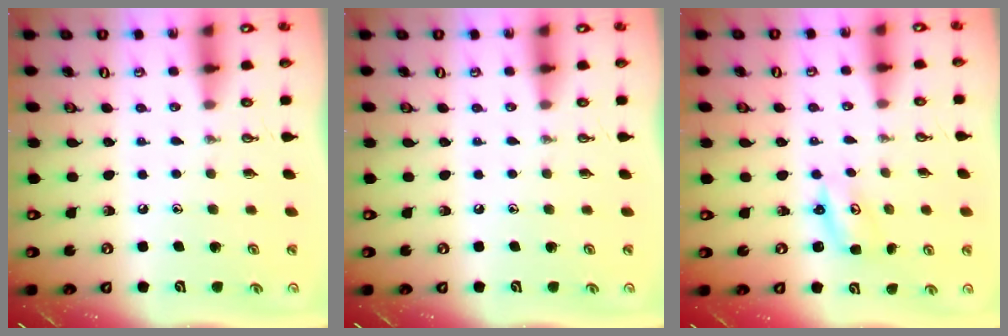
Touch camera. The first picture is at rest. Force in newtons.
{"total": 0.0}
{"total": 2.6, "press": 2.6, "slide": 0.2}